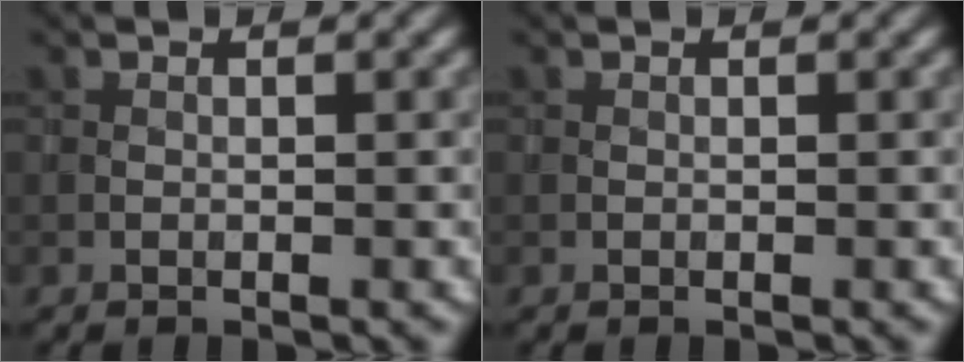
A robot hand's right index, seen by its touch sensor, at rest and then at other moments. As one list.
[{"total": 0.0}]